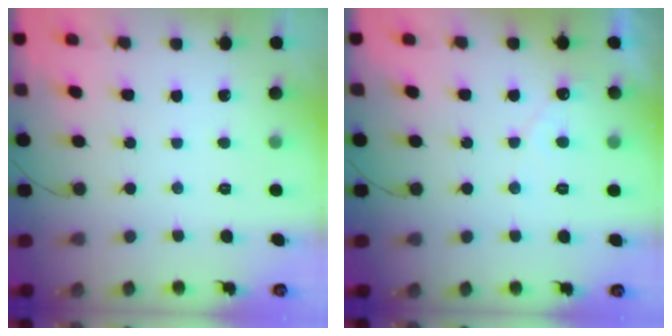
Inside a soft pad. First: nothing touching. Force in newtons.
{"total": 3.7, "press": 3.7, "slide": 0.1}